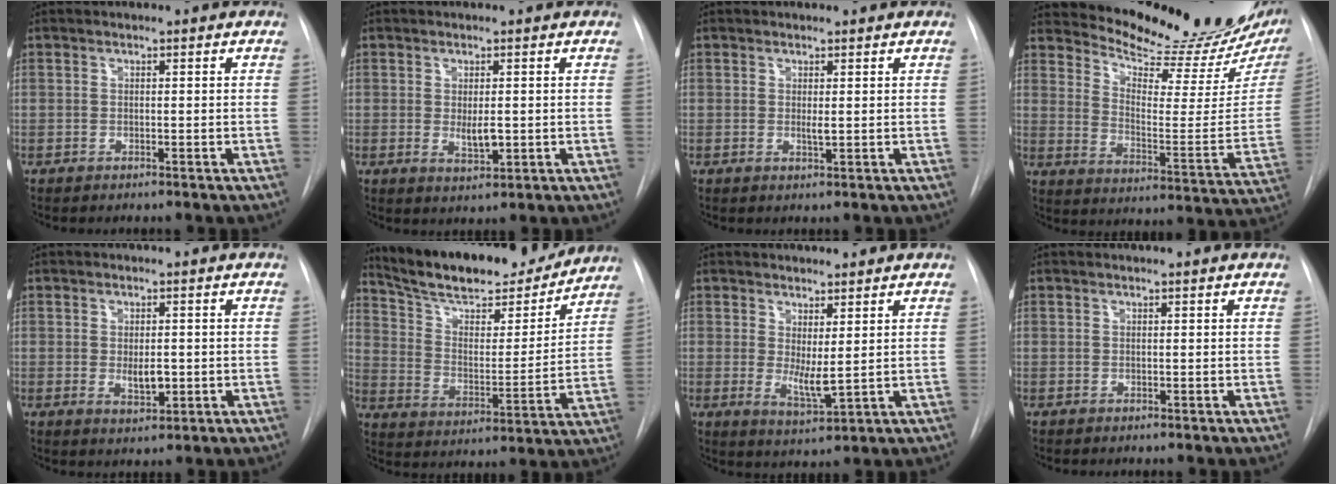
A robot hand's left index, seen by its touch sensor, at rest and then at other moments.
{"total": 2.9, "force": [0.1, 1.1, 2.6], "torque": [-0.047, -0.008, 0.006]}
{"total": 0.9, "force": [0.3, 0.2, 0.9], "torque": [-0.021, -0.003, 0.007]}
{"total": 21.4, "force": [19.8, 2.3, 8.0], "torque": [-0.125, -0.094, 0.263]}
{"total": 3.2, "force": [-0.2, 1.5, 2.8], "torque": [-0.046, -0.006, 0.003]}
{"total": 22.1, "force": [19.7, 4.9, 8.9], "torque": [-0.142, -0.010, 0.295]}
{"total": 4.4, "force": [1.0, 1.0, 4.1], "torque": [-0.076, -0.014, 0.029]}
{"total": 1.2, "force": [1.2, -0.1, 0.2], "torque": [-0.008, 0.013, 0.018]}